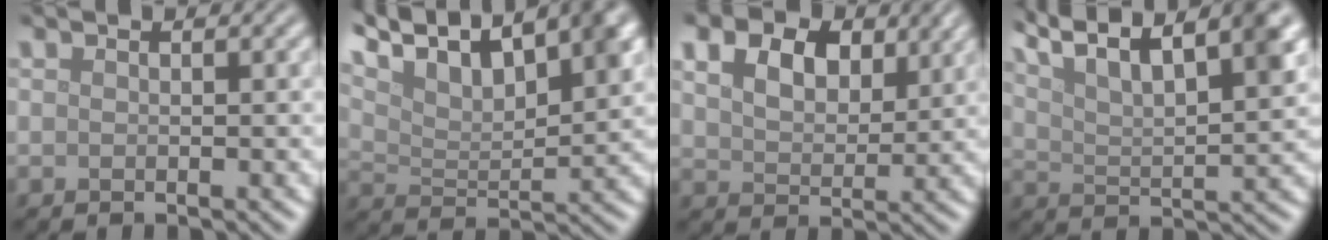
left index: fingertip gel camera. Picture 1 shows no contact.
{"total": 10.6, "force": [7.3, 3.3, 6.9], "torque": [-0.123, 0.018, 0.126]}
{"total": 6.2, "force": [3.5, 3.6, 3.6], "torque": [-0.070, 0.011, 0.047]}
{"total": 11.8, "force": [8.3, 3.5, 7.7], "torque": [-0.121, 0.037, 0.103]}